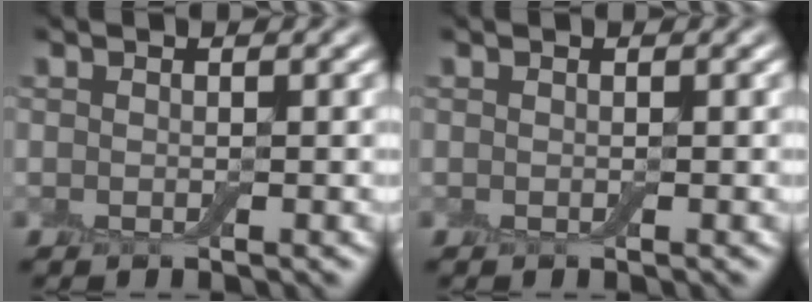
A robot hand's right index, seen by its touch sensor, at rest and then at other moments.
{"total": 0.0}